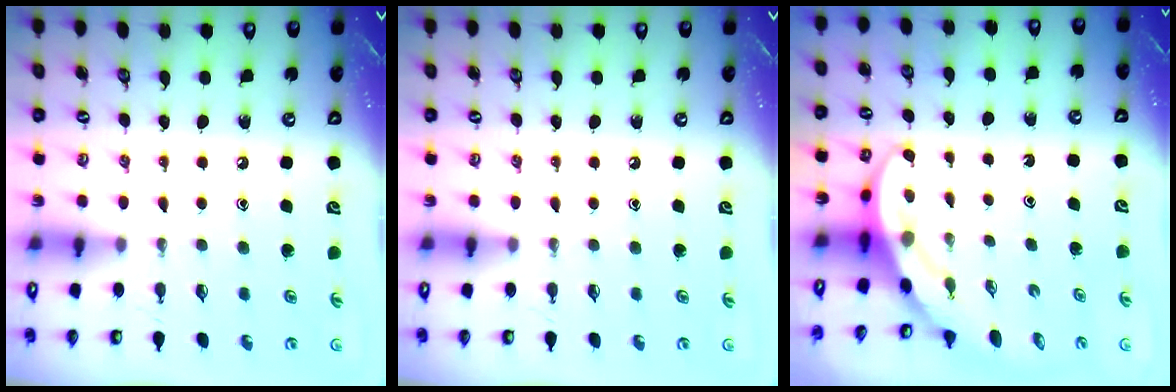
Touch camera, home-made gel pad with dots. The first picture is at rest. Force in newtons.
{"total": 0.0}
{"total": 3.9, "press": 3.9, "slide": 0.6}